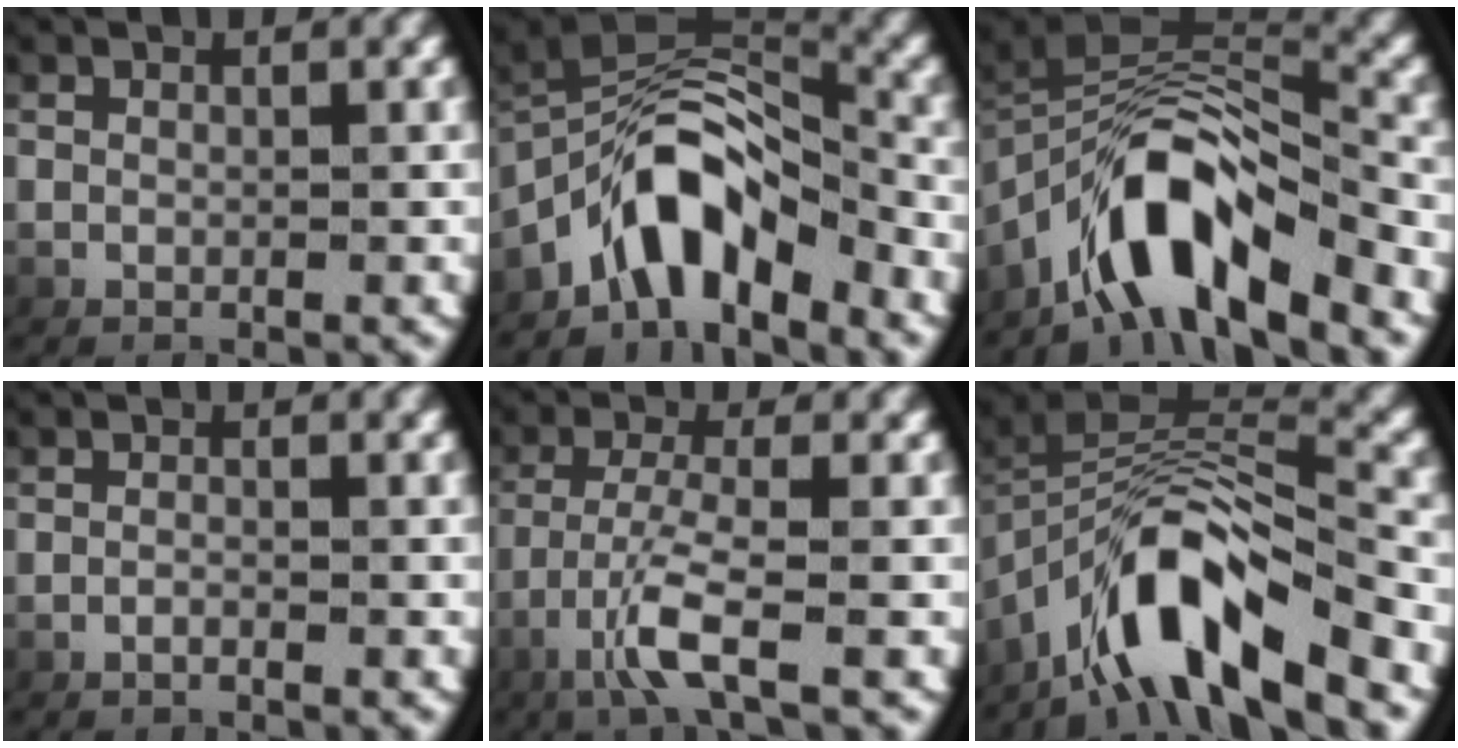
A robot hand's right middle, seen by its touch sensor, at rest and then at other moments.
{"total": 7.7, "force": [-2.8, 4.7, 5.4], "torque": [-0.100, -0.001, -0.044]}
{"total": 8.5, "force": [-4.0, 4.1, 6.3], "torque": [-0.116, -0.002, -0.063]}
{"total": 0.9, "force": [-0.8, 0.1, 0.4], "torque": [-0.013, 0.000, -0.015]}
{"total": 4.2, "force": [-1.6, 0.3, 3.8], "torque": [-0.094, -0.015, -0.017]}
{"total": 8.4, "force": [-4.5, 3.2, 6.3], "torque": [-0.109, 0.002, -0.072]}